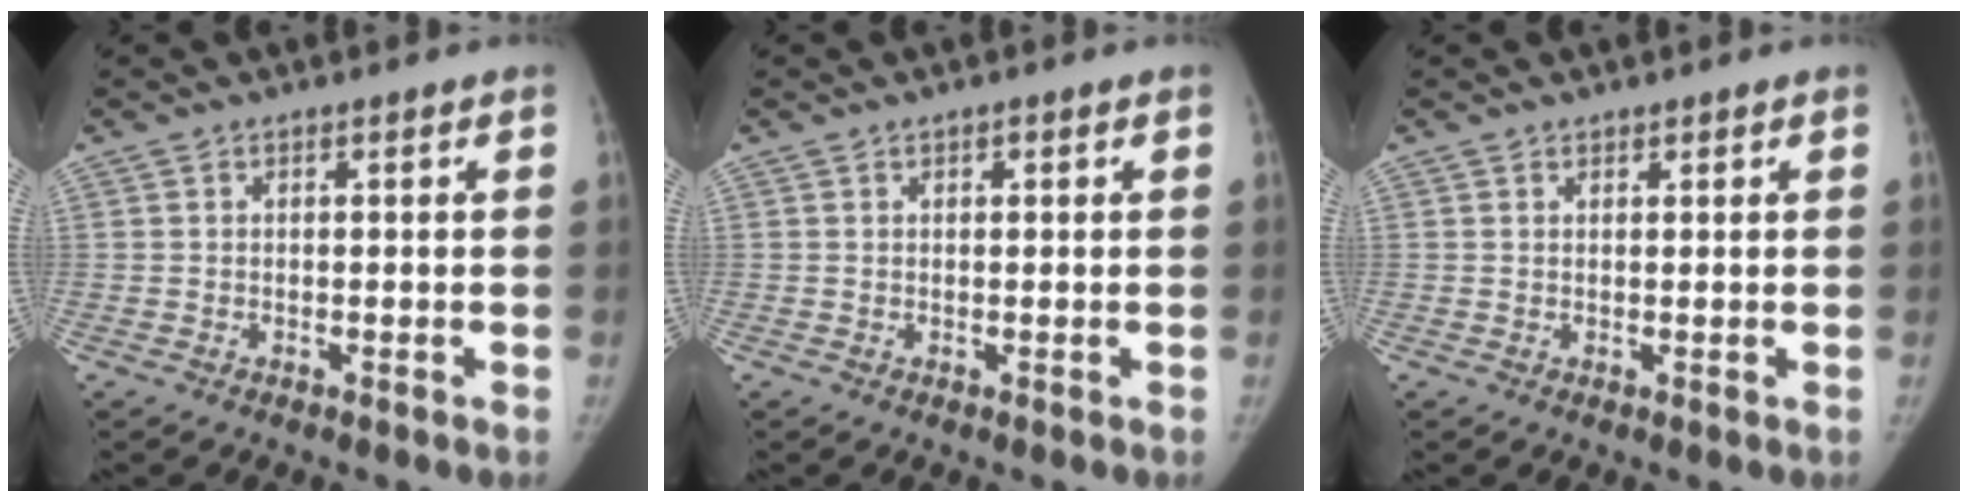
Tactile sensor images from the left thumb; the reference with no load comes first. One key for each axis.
{"total": 0.9, "fx": 0.5, "fy": 0.5, "fz": 0.6, "tx": -0.006, "ty": -0.001, "tz": 0.005}
{"total": 0.8, "fx": 0.7, "fy": 0.4, "fz": 0.1, "tx": 0.007, "ty": -0.005, "tz": 0.008}